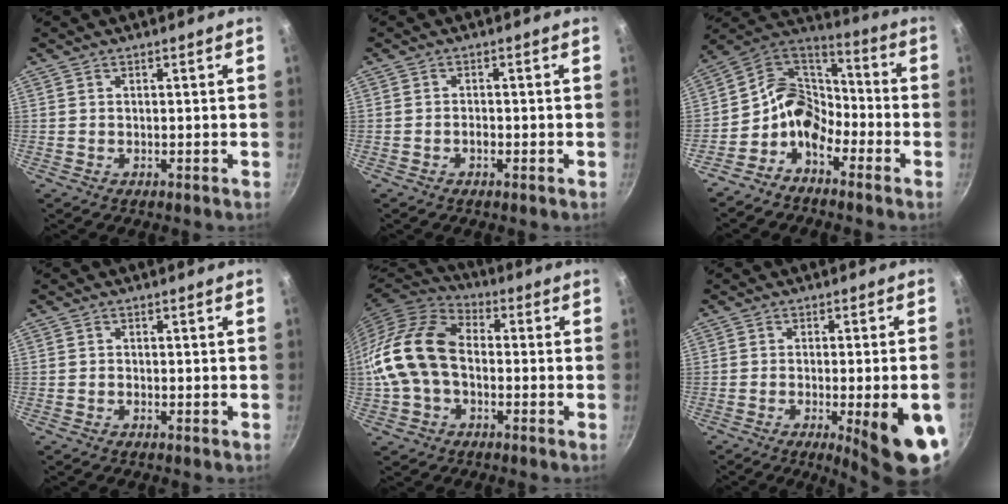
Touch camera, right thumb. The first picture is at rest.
{"total": 1.3, "force": [-0.6, 0.7, 0.8], "torque": [-0.012, 0.008, -0.011]}
{"total": 11.4, "force": [-5.5, 8.1, 5.8], "torque": [-0.078, 0.067, -0.138]}
{"total": 0.7, "force": [-0.4, 0.4, 0.4], "torque": [-0.009, 0.003, -0.010]}
{"total": 15.7, "force": [-1.2, 10.9, 11.1], "torque": [-0.197, 0.039, -0.037]}
{"total": 14.4, "force": [-5.1, 2.8, 13.1], "torque": [-0.151, 0.007, -0.062]}